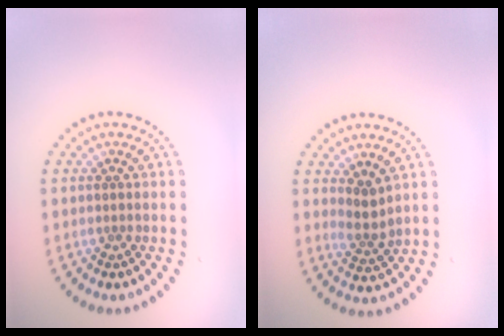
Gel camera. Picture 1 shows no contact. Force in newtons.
{"total": 2.1, "press": 1.5, "slide": 1.4}